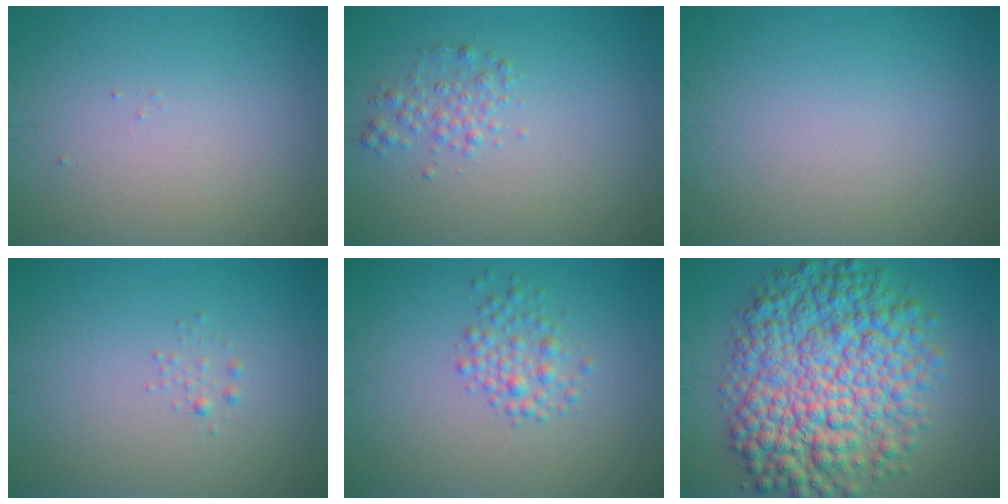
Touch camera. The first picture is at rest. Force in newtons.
{"total": 1.7, "press": 1.7, "slide": 0.0}
{"total": 0.0}
{"total": 0.7, "press": 0.7, "slide": 0.0}
{"total": 2.2, "press": 2.2, "slide": 0.1}
{"total": 11.9, "press": 11.9, "slide": 0.1}